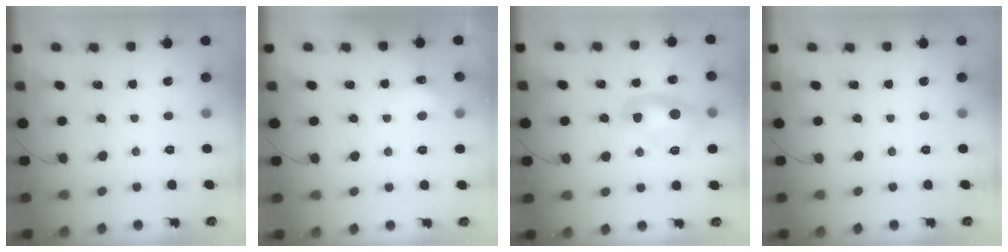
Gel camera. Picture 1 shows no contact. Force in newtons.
{"total": 5.9, "press": 5.2, "slide": 2.9}
{"total": 14.4, "press": 10.9, "slide": 9.5}
{"total": 0.0}